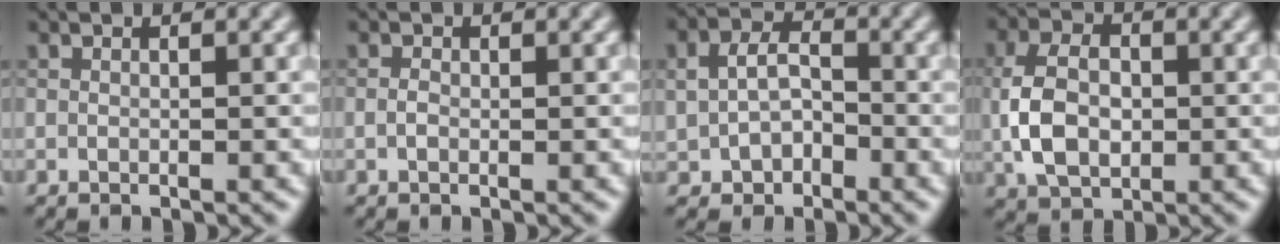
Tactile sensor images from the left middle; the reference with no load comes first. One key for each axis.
{"total": 0.6, "fx": -0.1, "fy": 0.5, "fz": 0.4, "tx": -0.012, "ty": 0.003, "tz": -0.004}
{"total": 3.7, "fx": -0.7, "fy": 2.9, "fz": 2.3, "tx": -0.042, "ty": 0.002, "tz": -0.012}
{"total": 5.4, "fx": -0.4, "fy": 3.7, "fz": 3.9, "tx": -0.081, "ty": 0.003, "tz": -0.010}